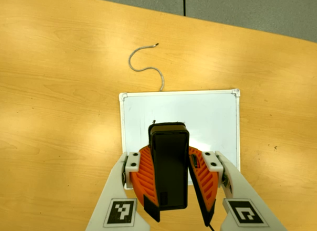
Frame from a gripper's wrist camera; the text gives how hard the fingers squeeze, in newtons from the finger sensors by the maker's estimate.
{"total": 9.4, "left": 9.9, "right": 8.8}